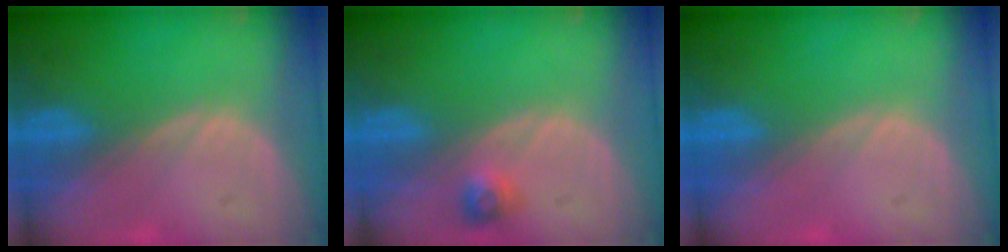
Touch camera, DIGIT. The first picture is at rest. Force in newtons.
{"total": 2.5, "press": 2.3, "slide": 1.0}
{"total": 0.0}